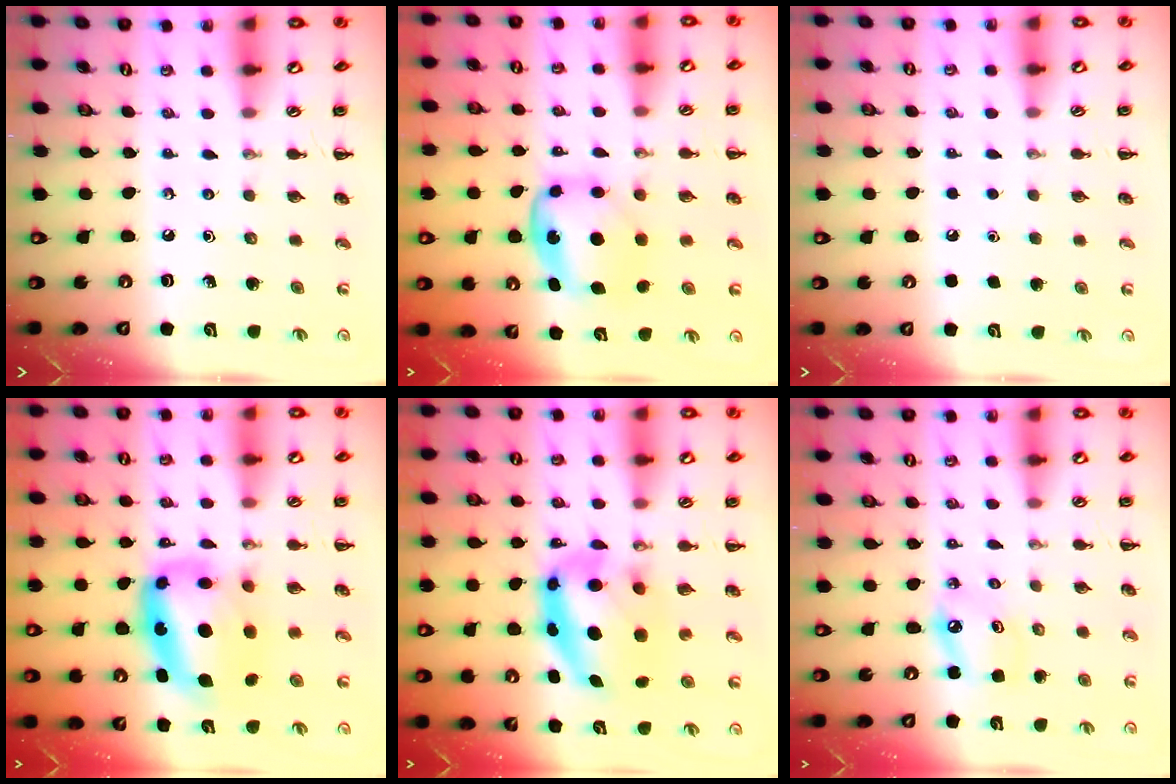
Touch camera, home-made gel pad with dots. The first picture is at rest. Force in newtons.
{"total": 6.1, "press": 6.1, "slide": 0.3}
{"total": 1.7, "press": 1.6, "slide": 0.1}
{"total": 11.7, "press": 11.4, "slide": 2.9}
{"total": 9.6, "press": 9.3, "slide": 2.3}
{"total": 5.4, "press": 5.3, "slide": 1.2}